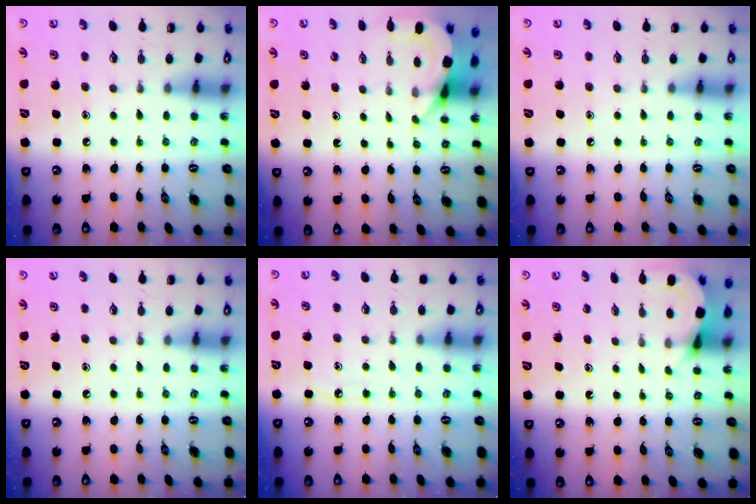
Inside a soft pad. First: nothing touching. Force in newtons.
{"total": 3.9, "press": 3.9, "slide": 0.1}
{"total": 0.0}
{"total": 0.0}
{"total": 4.2, "press": 4.1, "slide": 0.6}
{"total": 4.9, "press": 4.9, "slide": 0.4}